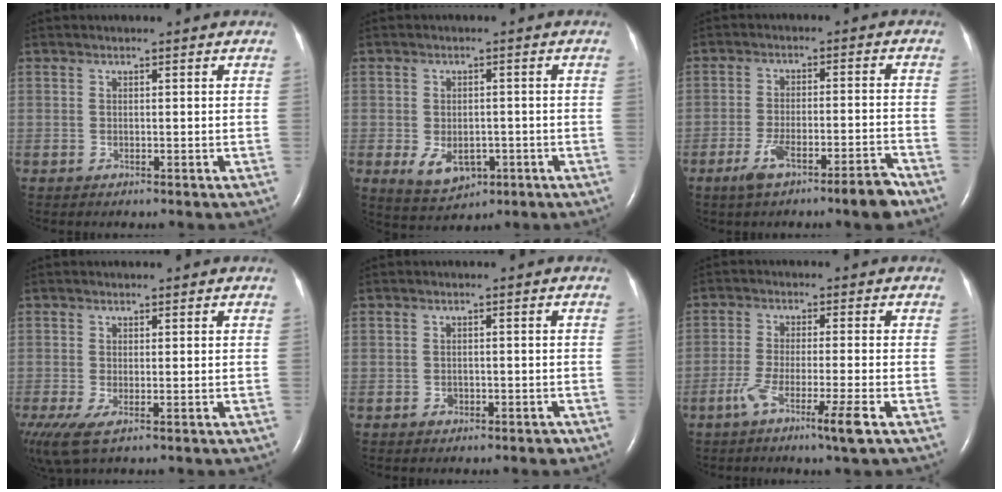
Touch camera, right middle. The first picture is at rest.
{"total": 5.9, "force": [-2.1, 3.8, 4.0], "torque": [-0.072, -0.005, -0.017]}
{"total": 7.8, "force": [-5.4, 0.6, 5.6], "torque": [-0.101, 0.001, -0.090]}
{"total": 5.9, "force": [-2.6, 2.1, 4.9], "torque": [-0.106, -0.022, -0.043]}
{"total": 1.8, "force": [-1.0, 1.2, 0.8], "torque": [-0.010, 0.003, -0.010]}
{"total": 6.8, "force": [-3.7, -0.7, 5.7], "torque": [-0.105, -0.017, -0.070]}